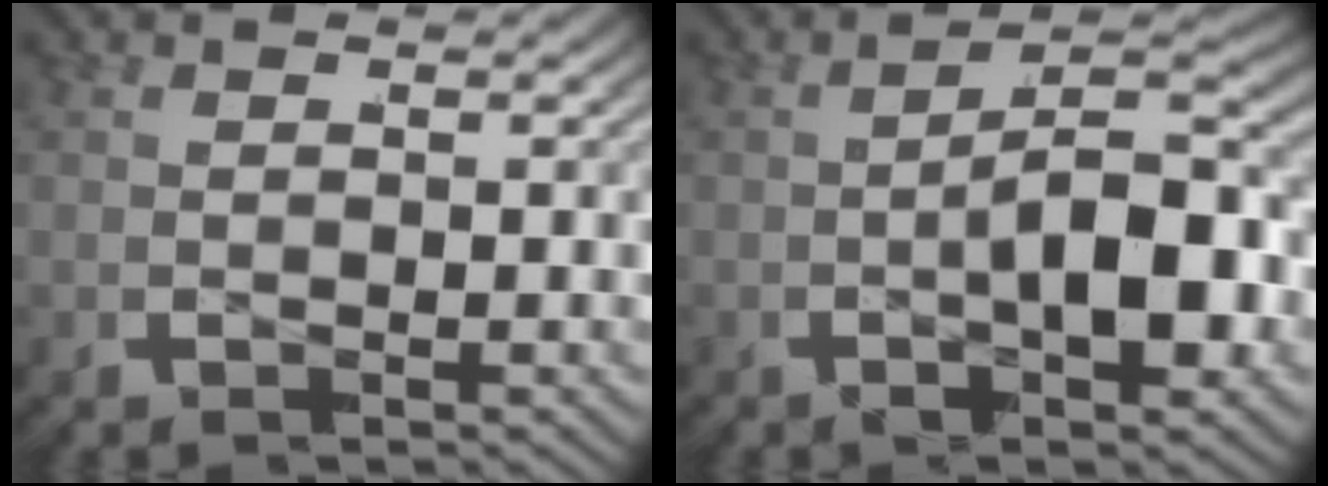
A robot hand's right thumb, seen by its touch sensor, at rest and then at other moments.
{"total": 8.3, "force": [-1.5, 3.5, 7.3], "torque": [-0.120, 0.002, -0.028]}